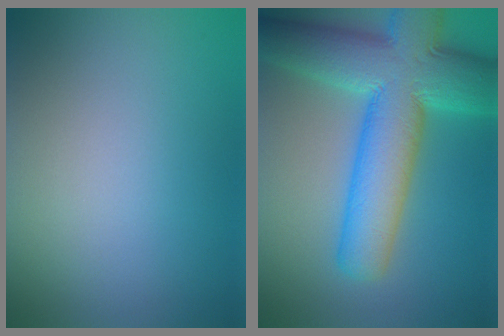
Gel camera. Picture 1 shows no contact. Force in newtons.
{"total": 13.1, "press": 13.1, "slide": 0.5}